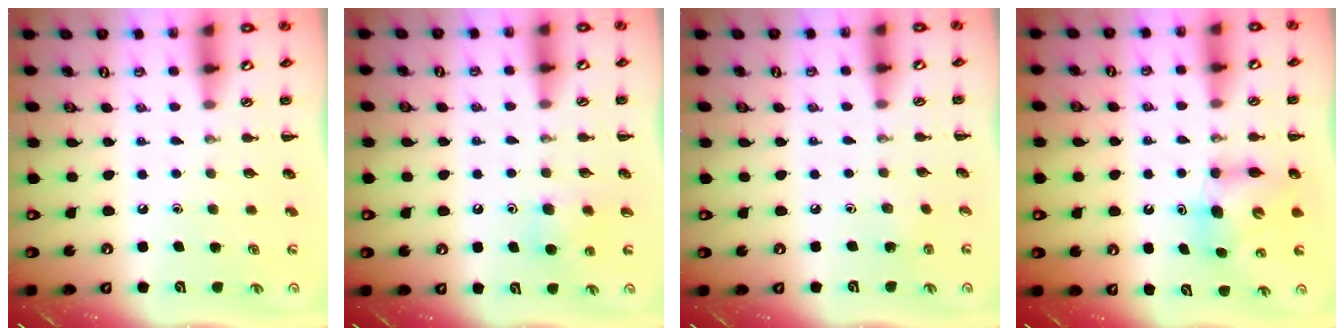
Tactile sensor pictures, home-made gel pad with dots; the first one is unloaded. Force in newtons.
{"total": 5.2, "press": 5.0, "slide": 1.4}
{"total": 1.7, "press": 1.5, "slide": 0.7}
{"total": 7.3, "press": 7.2, "slide": 0.4}